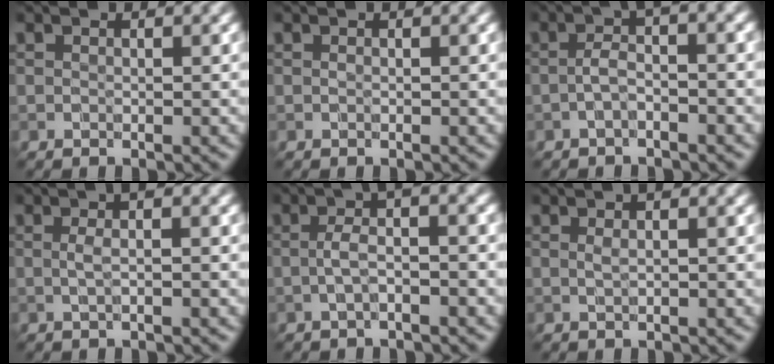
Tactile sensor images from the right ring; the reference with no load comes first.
{"total": 0.0}
{"total": 2.0, "force": [-0.6, 0.4, 1.9], "torque": [-0.036, 0.010, -0.017]}
{"total": 1.6, "force": [0.4, 0.2, 1.5], "torque": [-0.029, 0.005, 0.003]}
{"total": 2.7, "force": [-0.3, 0.5, 2.7], "torque": [-0.050, 0.011, -0.010]}
{"total": 1.2, "force": [0.6, 0.3, 1.0], "torque": [-0.016, 0.001, 0.006]}